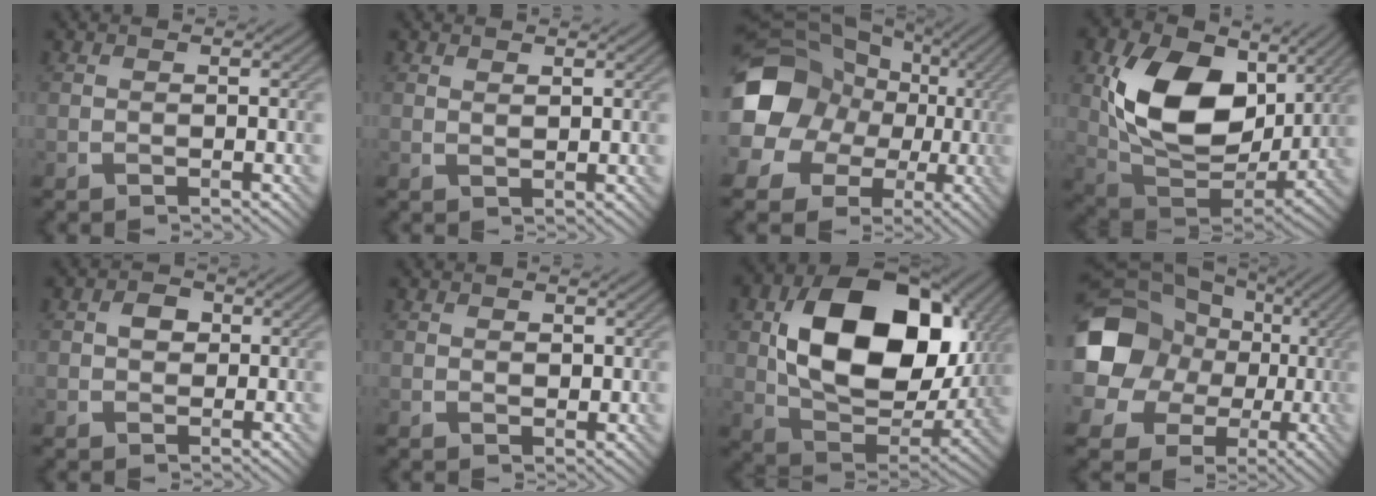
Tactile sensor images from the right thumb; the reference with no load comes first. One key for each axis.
{"total": 0.9, "fx": 0.8, "fy": 0.3, "fz": 0.4, "tx": -0.011, "ty": -0.003, "tz": 0.015}
{"total": 18.7, "fx": 1.6, "fy": 16.5, "fz": 8.5, "tx": -0.233, "ty": -0.004, "tz": 0.002}
{"total": 15.2, "fx": 4.0, "fy": 10.2, "fz": 10.5, "tx": -0.208, "ty": -0.006, "tz": 0.079}
{"total": 2.3, "fx": 0.2, "fy": 1.9, "fz": 1.2, "tx": -0.023, "ty": 0.002, "tz": -0.002}
{"total": 1.2, "fx": 0.6, "fy": 0.9, "fz": 0.5, "tx": -0.009, "ty": -0.005, "tz": 0.012}
{"total": 17.6, "fx": 3.5, "fy": 11.9, "fz": 12.5, "tx": -0.229, "ty": -0.021, "tz": 0.081}
{"total": 21.4, "fx": 2.5, "fy": 19.0, "fz": 9.6, "tx": -0.241, "ty": 0.018, "tz": 0.007}